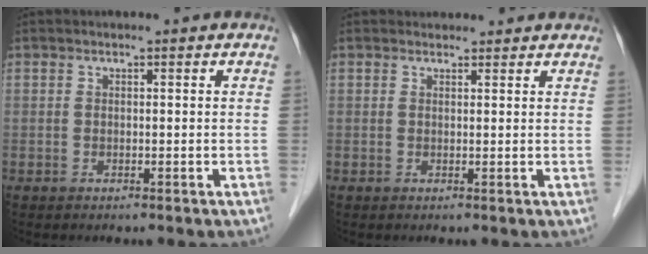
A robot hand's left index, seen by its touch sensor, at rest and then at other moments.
{"total": 3.1, "force": [2.9, 1.0, 0.2], "torque": [-0.003, 0.017, 0.034]}